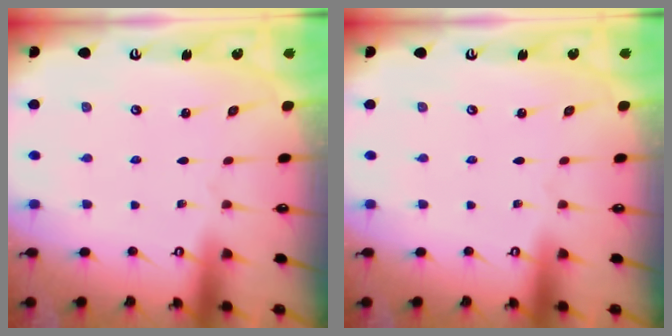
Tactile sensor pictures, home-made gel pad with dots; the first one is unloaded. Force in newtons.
{"total": 0.0}